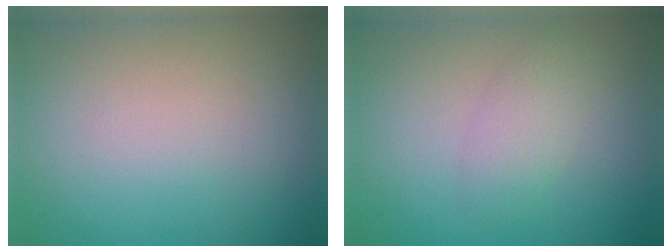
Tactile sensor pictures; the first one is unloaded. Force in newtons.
{"total": 2.1, "press": 2.1, "slide": 0.0}